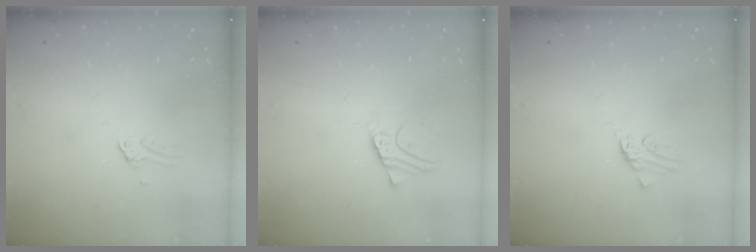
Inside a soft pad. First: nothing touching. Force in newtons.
{"total": 3.7, "press": 3.7, "slide": 0.2}
{"total": 0.0}